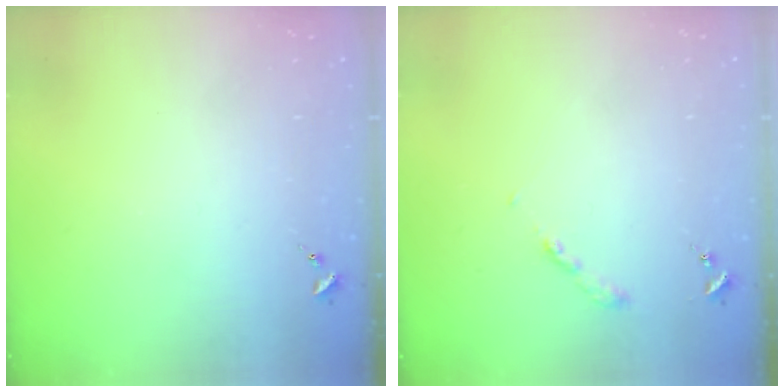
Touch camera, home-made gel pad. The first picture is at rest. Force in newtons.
{"total": 2.7, "press": 2.6, "slide": 0.3}